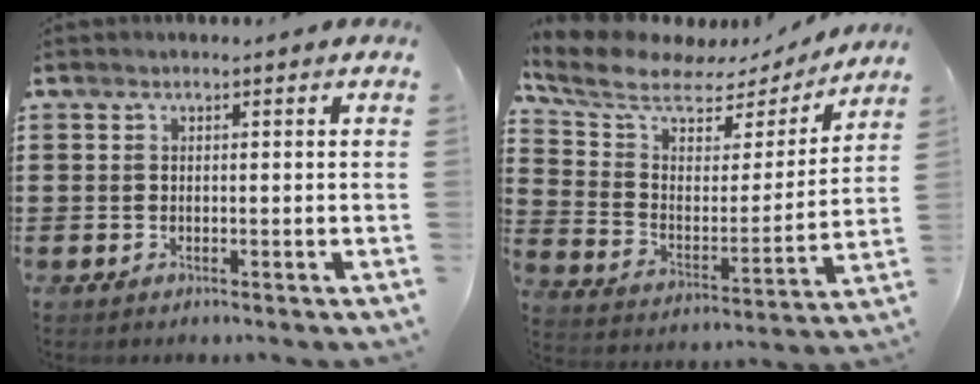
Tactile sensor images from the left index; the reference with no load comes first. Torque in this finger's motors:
{"motor_torque": [2.14, 0.00, 1.05, 0.21]}